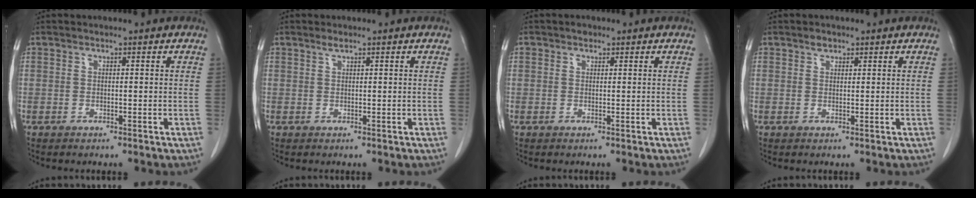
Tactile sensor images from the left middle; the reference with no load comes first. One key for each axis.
{"total": 0.6, "fx": 0.5, "fy": 0.0, "fz": 0.4, "tx": -0.010, "ty": 0.000, "tz": 0.011}
{"total": 0.8, "fx": 0.5, "fy": 0.6, "fz": 0.2, "tx": -0.003, "ty": 0.006, "tz": 0.006}
{"total": 1.0, "fx": 0.7, "fy": 0.6, "fz": 0.3, "tx": -0.005, "ty": -0.002, "tz": 0.010}